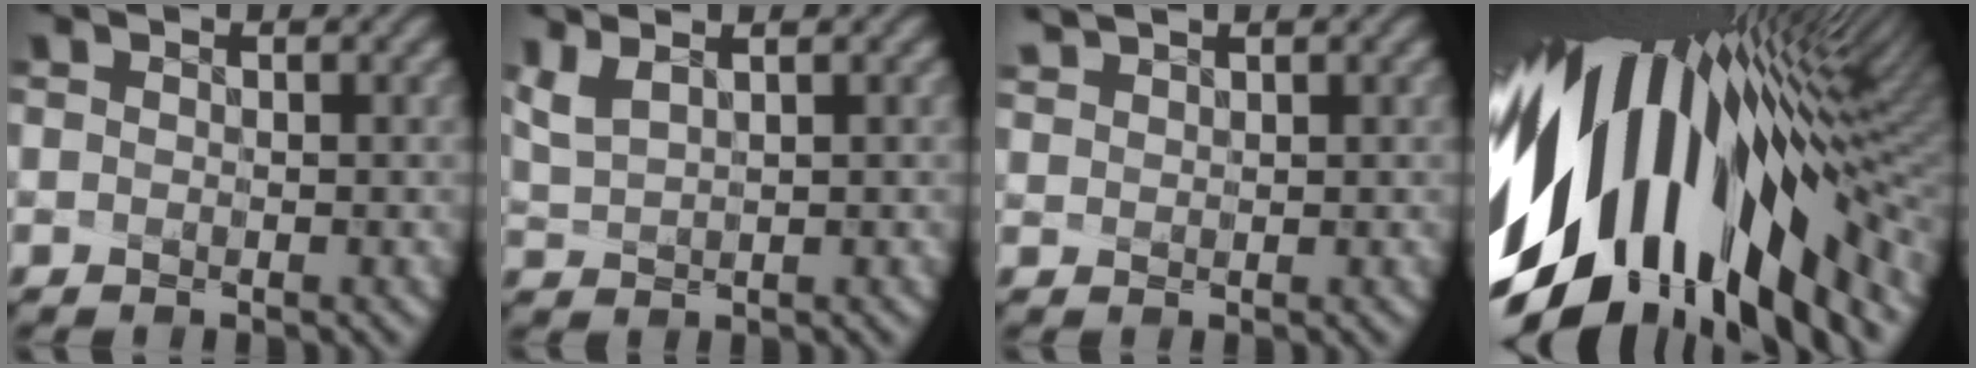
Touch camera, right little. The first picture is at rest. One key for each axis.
{"total": 1.8, "fx": 1.2, "fy": 0.3, "fz": 1.3, "tx": -0.055, "ty": 0.007, "tz": 0.039}
{"total": 0.9, "fx": 0.8, "fy": -0.3, "fz": -0.2, "tx": -0.014, "ty": -0.002, "tz": 0.036}
{"total": 15.6, "fx": -2.0, "fy": 8.8, "fz": 12.8, "tx": -0.224, "ty": -0.036, "tz": -0.033}